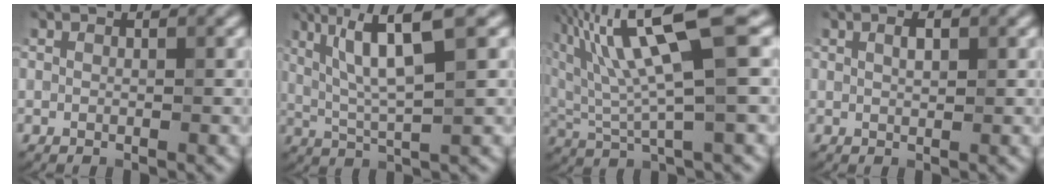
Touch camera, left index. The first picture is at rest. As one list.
[{"total": 7.5, "force": [2.8, 1.3, 6.9], "torque": [-0.123, 0.014, 0.052]}, {"total": 10.7, "force": [4.0, 2.2, 9.7], "torque": [-0.188, 0.015, 0.075]}, {"total": 1.3, "force": [0.5, 0.5, 1.1], "torque": [-0.021, 0.002, 0.010]}]